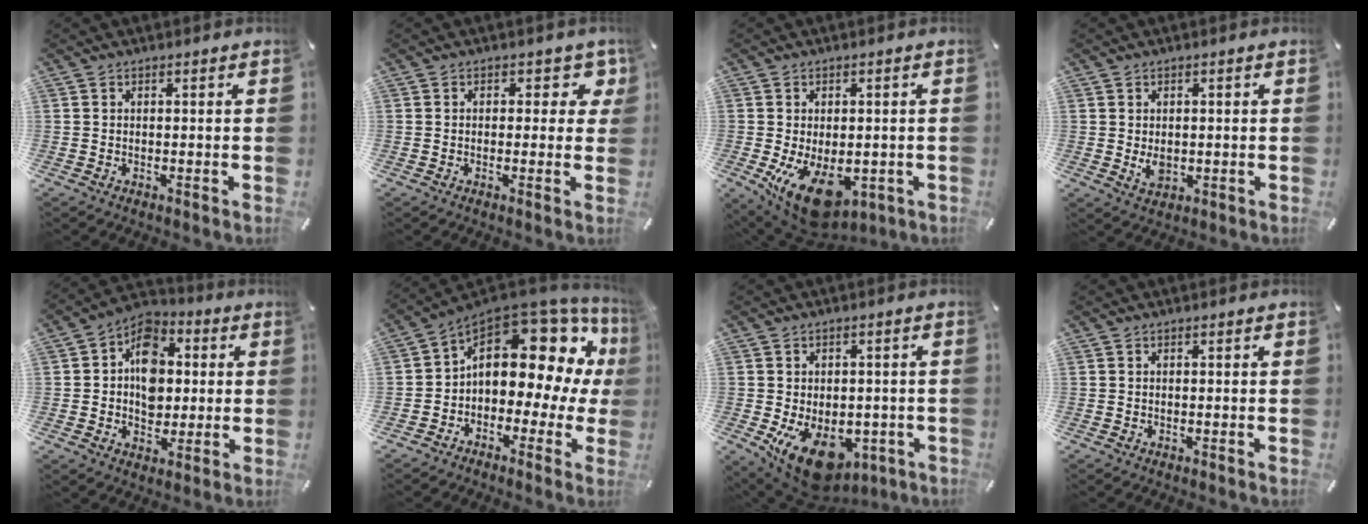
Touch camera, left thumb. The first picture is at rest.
{"total": 4.7, "force": [1.8, 3.0, 3.2], "torque": [-0.020, -0.005, 0.022]}
{"total": 12.1, "force": [-4.3, 6.7, 9.1], "torque": [-0.160, 0.004, -0.072]}
{"total": 3.3, "force": [-0.3, 2.5, 2.2], "torque": [-0.044, -0.005, -0.007]}
{"total": 11.3, "force": [0.2, 9.2, 6.6], "torque": [-0.106, 0.012, 0.005]}
{"total": 17.3, "force": [5.2, 10.4, 12.8], "torque": [-0.180, -0.042, 0.083]}
{"total": 12.4, "force": [-5.5, 7.4, 8.2], "torque": [-0.127, 0.022, -0.090]}
{"total": 0.0}